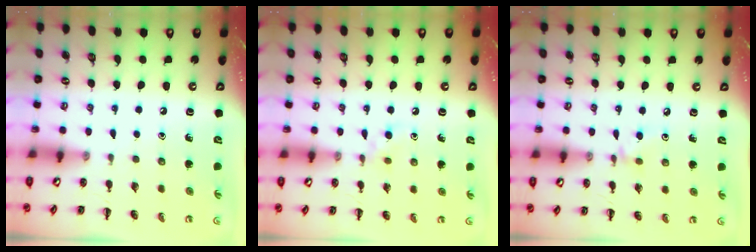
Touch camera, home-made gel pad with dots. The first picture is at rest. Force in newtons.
{"total": 3.9, "press": 3.6, "slide": 1.4}
{"total": 3.8, "press": 3.6, "slide": 1.2}